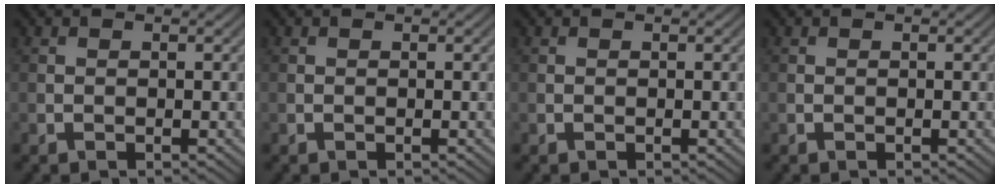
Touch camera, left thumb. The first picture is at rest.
{"total": 0.0}
{"total": 0.0}
{"total": 0.0}